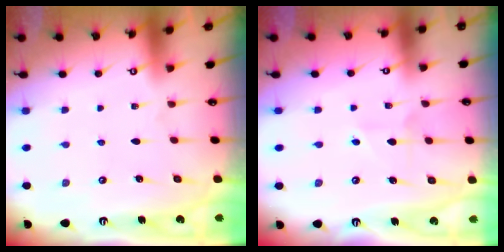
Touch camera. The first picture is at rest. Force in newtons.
{"total": 4.4, "press": 4.3, "slide": 1.0}